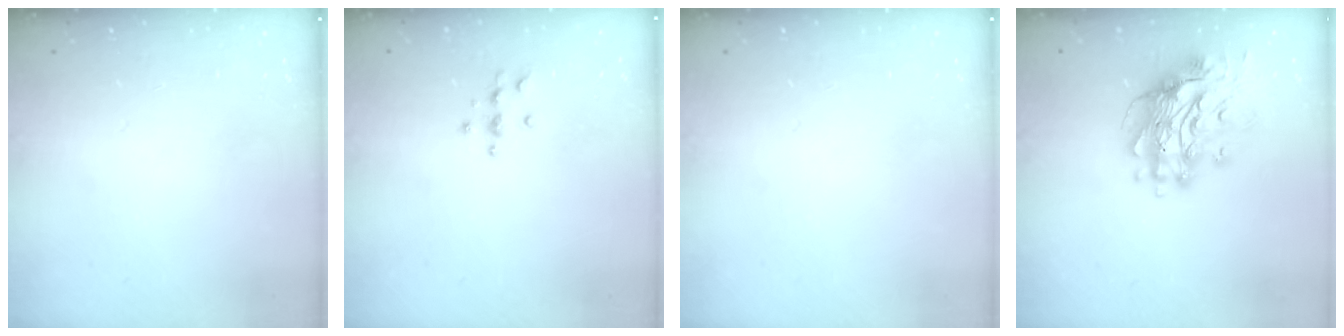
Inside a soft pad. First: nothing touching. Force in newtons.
{"total": 3.8, "press": 3.7, "slide": 0.5}
{"total": 0.0}
{"total": 17.5, "press": 17.4, "slide": 1.7}